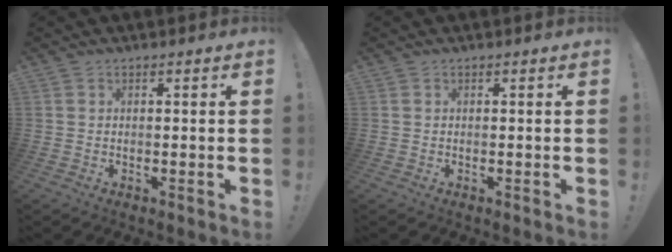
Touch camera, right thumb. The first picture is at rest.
{"total": 0.0}